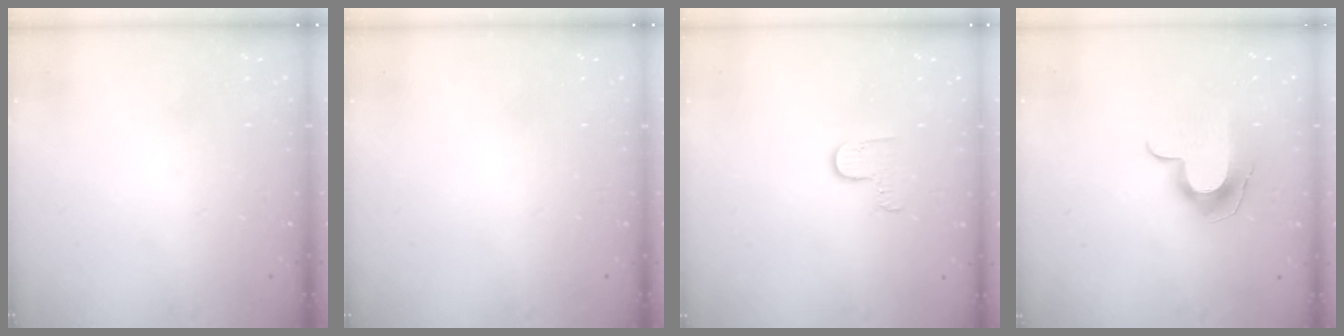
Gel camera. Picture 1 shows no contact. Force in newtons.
{"total": 0.0}
{"total": 3.3, "press": 3.3, "slide": 0.4}
{"total": 10.3, "press": 10.3, "slide": 0.7}